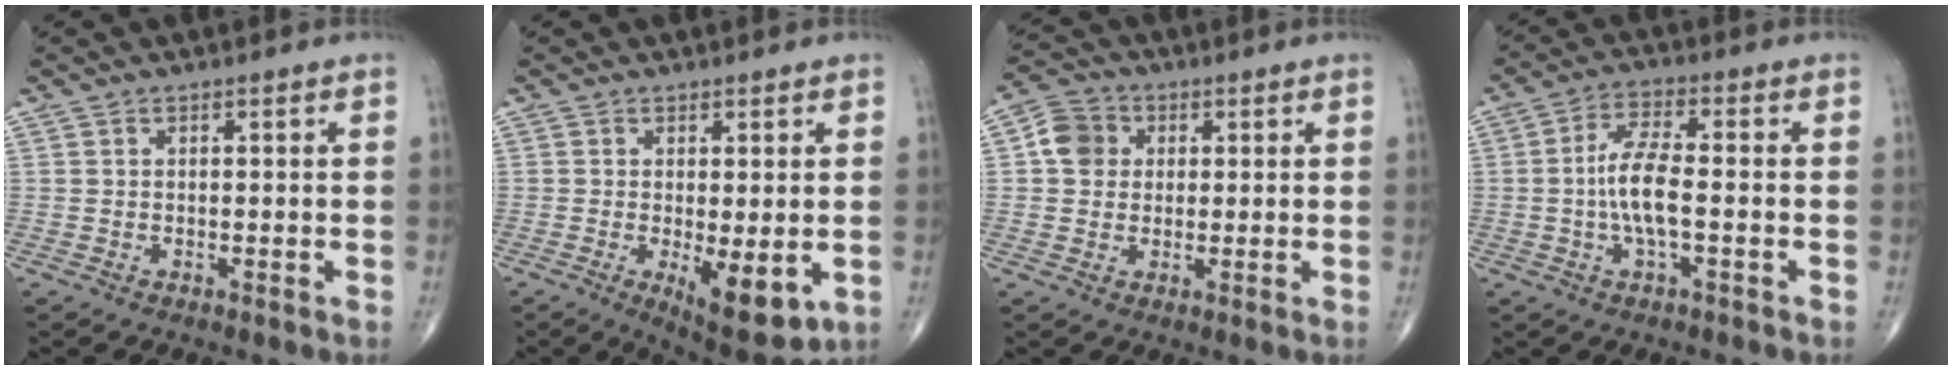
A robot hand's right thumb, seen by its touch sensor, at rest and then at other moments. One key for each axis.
{"total": 8.8, "fx": -2.0, "fy": 3.2, "fz": 7.9, "tx": -0.107, "ty": -0.024, "tz": -0.021}
{"total": 6.3, "fx": 1.1, "fy": 5.5, "fz": 2.8, "tx": -0.035, "ty": 0.008, "tz": 0.009}
{"total": 7.8, "fx": -1.1, "fy": 2.4, "fz": 7.4, "tx": -0.155, "ty": 0.016, "tz": -0.028}